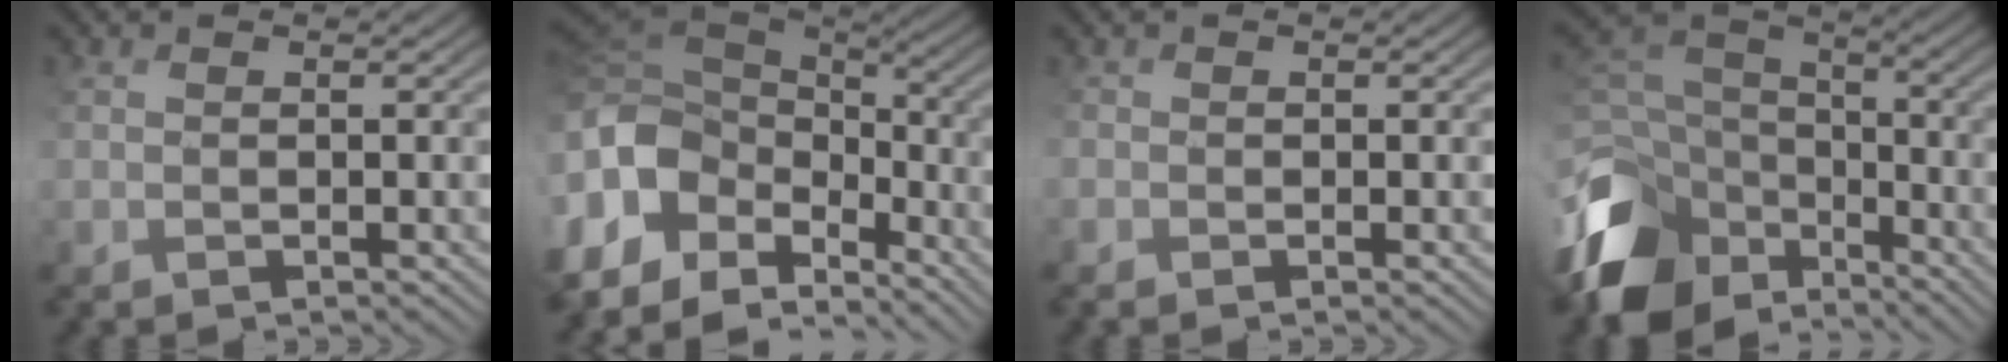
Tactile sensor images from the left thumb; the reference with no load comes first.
{"total": 13.4, "force": [-4.5, 9.2, 8.5], "torque": [-0.244, -0.011, -0.067]}
{"total": 1.0, "force": [-0.9, 0.4, -0.1], "torque": [-0.001, -0.008, -0.016]}
{"total": 12.8, "force": [-7.0, 8.6, 6.4], "torque": [-0.189, -0.032, -0.124]}